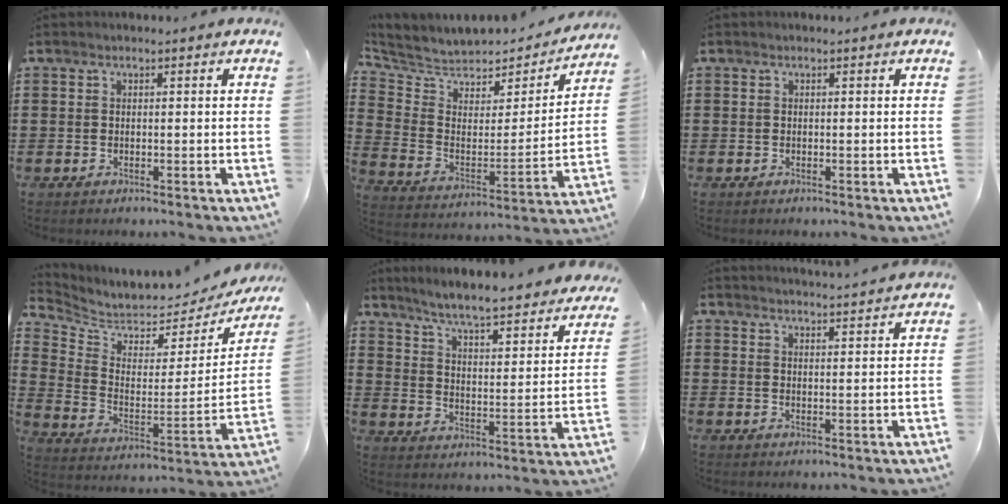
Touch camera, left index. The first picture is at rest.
{"total": 5.7, "force": [5.1, 2.2, 1.2], "torque": [-0.058, -0.038, 0.084]}
{"total": 0.0}
{"total": 4.4, "force": [4.3, 0.8, 0.4], "torque": [-0.040, -0.052, 0.069]}
{"total": 5.4, "force": [4.9, -0.7, 2.0], "torque": [-0.062, -0.047, 0.075]}
{"total": 2.4, "force": [2.4, -0.4, 0.1], "torque": [-0.008, -0.011, 0.044]}